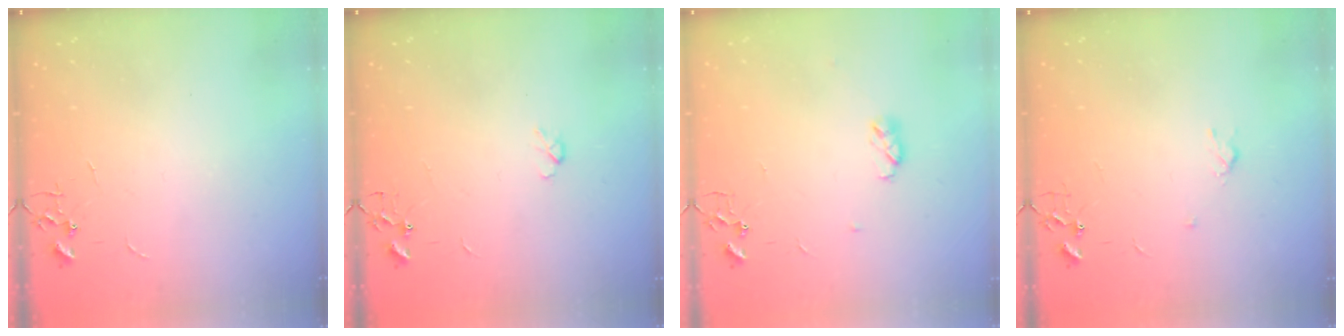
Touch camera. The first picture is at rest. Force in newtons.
{"total": 3.5, "press": 3.4, "slide": 0.7}
{"total": 5.2, "press": 5.1, "slide": 0.7}
{"total": 3.5, "press": 3.5, "slide": 0.7}